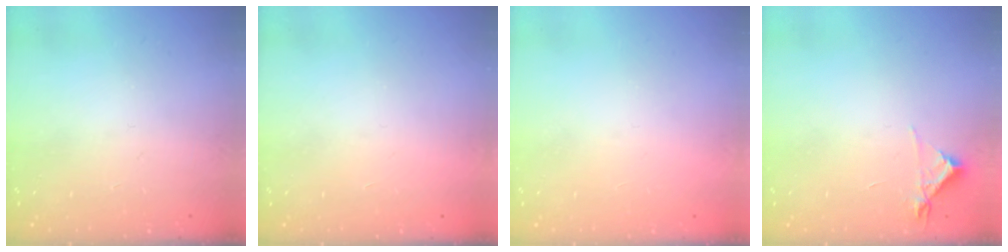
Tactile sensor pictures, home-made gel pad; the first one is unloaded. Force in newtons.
{"total": 1.5, "press": 1.5, "slide": 0.1}
{"total": 1.5, "press": 1.5, "slide": 0.1}
{"total": 5.0, "press": 4.9, "slide": 0.7}